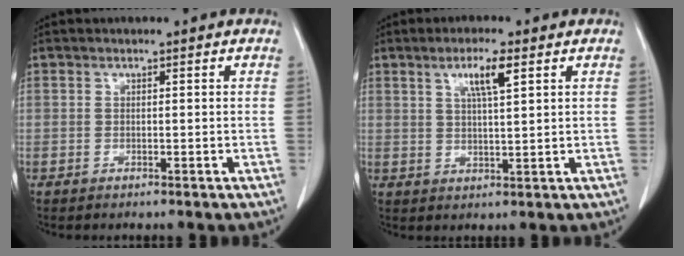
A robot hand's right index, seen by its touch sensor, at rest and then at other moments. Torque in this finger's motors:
{"motor_torque": [0.27, 0.14, 0.11, 0.08]}